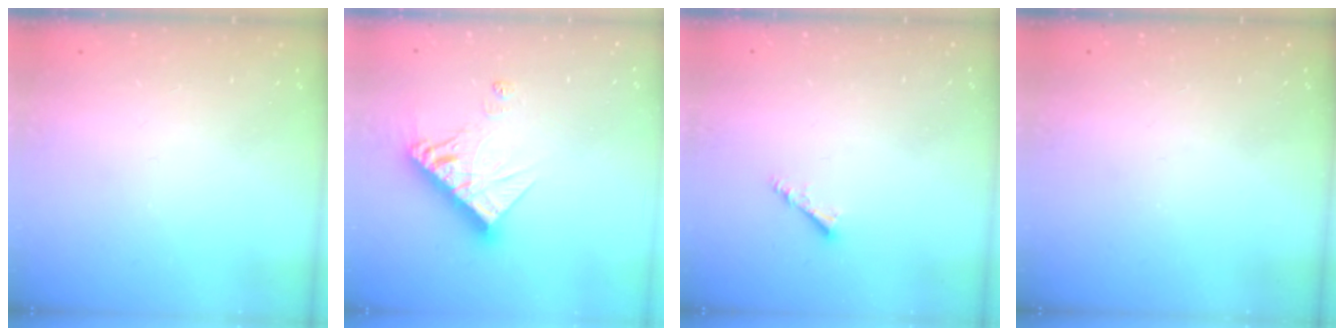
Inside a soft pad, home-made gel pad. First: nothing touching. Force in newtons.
{"total": 12.7, "press": 12.6, "slide": 1.6}
{"total": 3.0, "press": 2.9, "slide": 0.6}
{"total": 0.0}